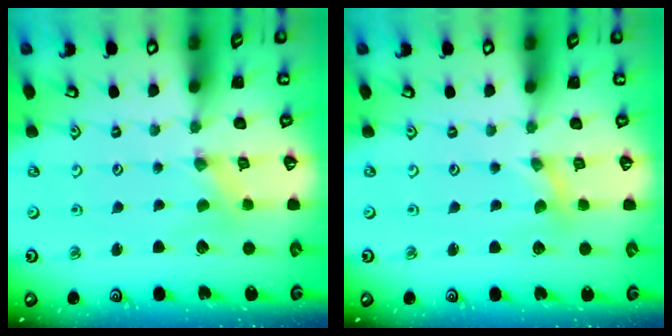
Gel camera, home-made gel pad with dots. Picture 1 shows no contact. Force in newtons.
{"total": 0.0}